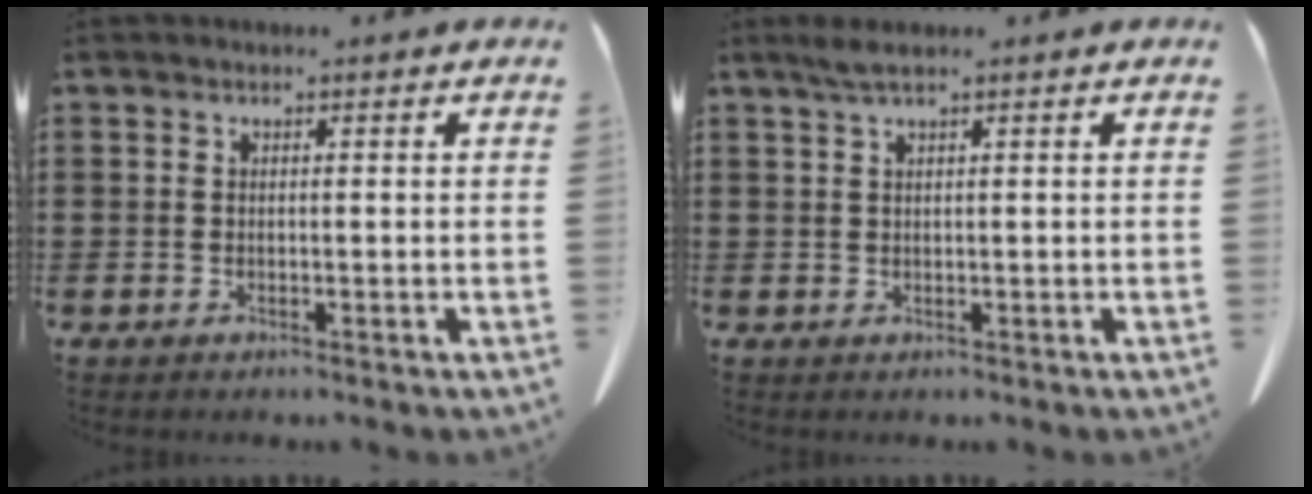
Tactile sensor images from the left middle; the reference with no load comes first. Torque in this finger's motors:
{"motor_torque": [0.09, -0.09, 0.03, 0.03]}